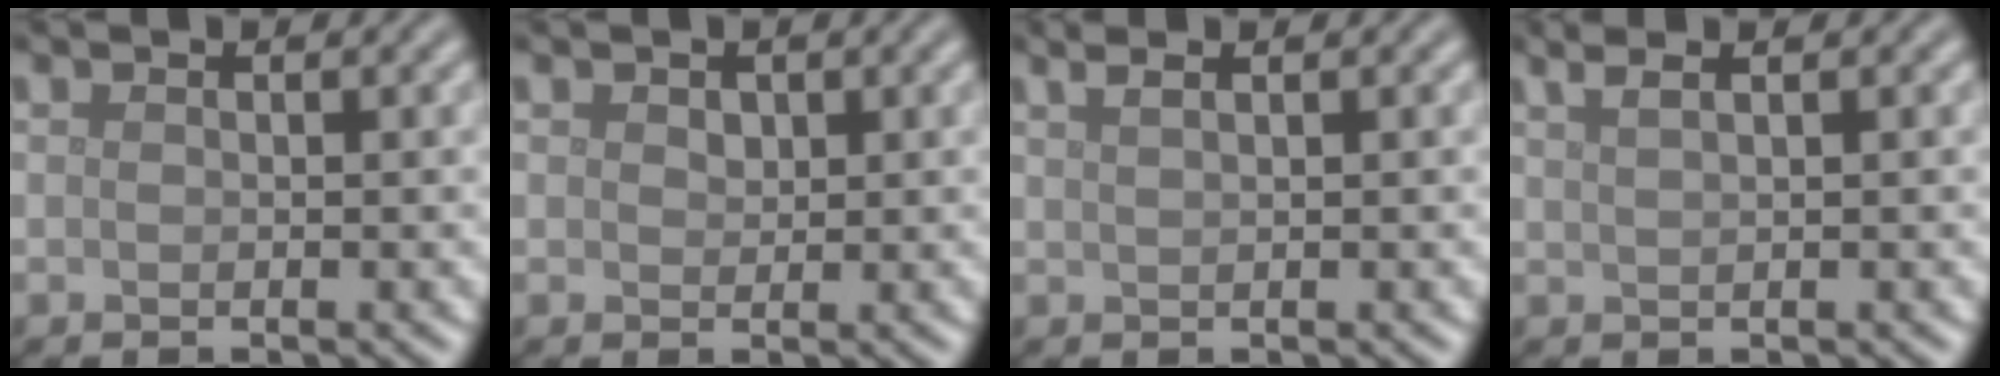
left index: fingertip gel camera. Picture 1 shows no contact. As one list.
[{"total": 0.9, "force": [0.5, 0.6, 0.4], "torque": [-0.008, -0.003, 0.009]}, {"total": 3.0, "force": [1.8, 1.4, 1.9], "torque": [-0.013, 0.016, 0.001]}, {"total": 3.6, "force": [2.2, 1.7, 2.4], "torque": [-0.017, 0.022, 0.007]}]